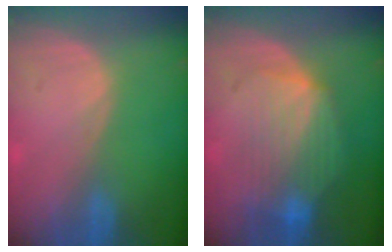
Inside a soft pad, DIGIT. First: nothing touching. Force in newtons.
{"total": 8.3, "press": 7.8, "slide": 2.9}